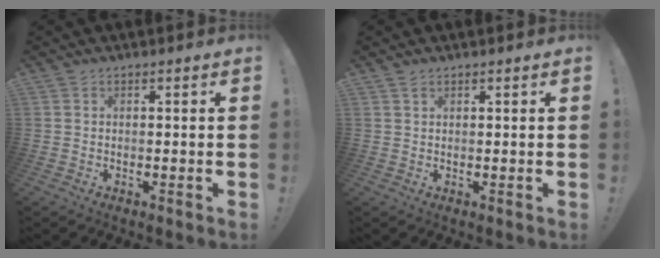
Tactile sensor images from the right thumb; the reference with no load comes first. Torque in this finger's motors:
{"motor_torque": [-0.06, -0.17, -0.07, -0.16, 0.06]}